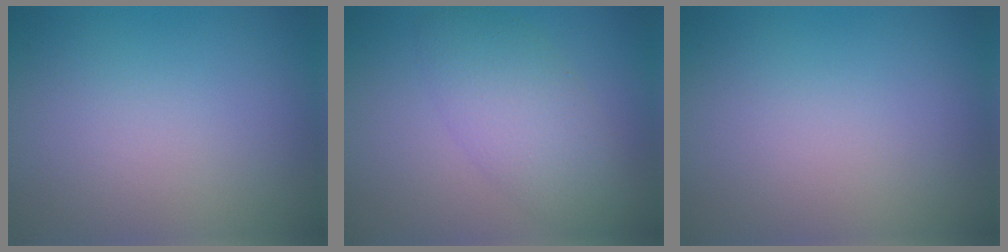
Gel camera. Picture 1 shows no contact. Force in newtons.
{"total": 5.3, "press": 5.3, "slide": 0.3}
{"total": 0.0}